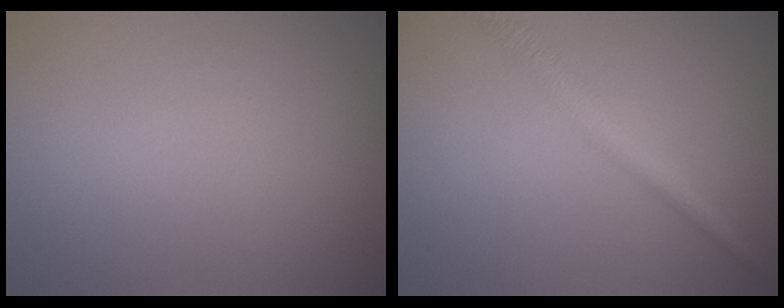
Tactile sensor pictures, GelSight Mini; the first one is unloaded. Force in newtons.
{"total": 2.5, "press": 2.5, "slide": 0.1}